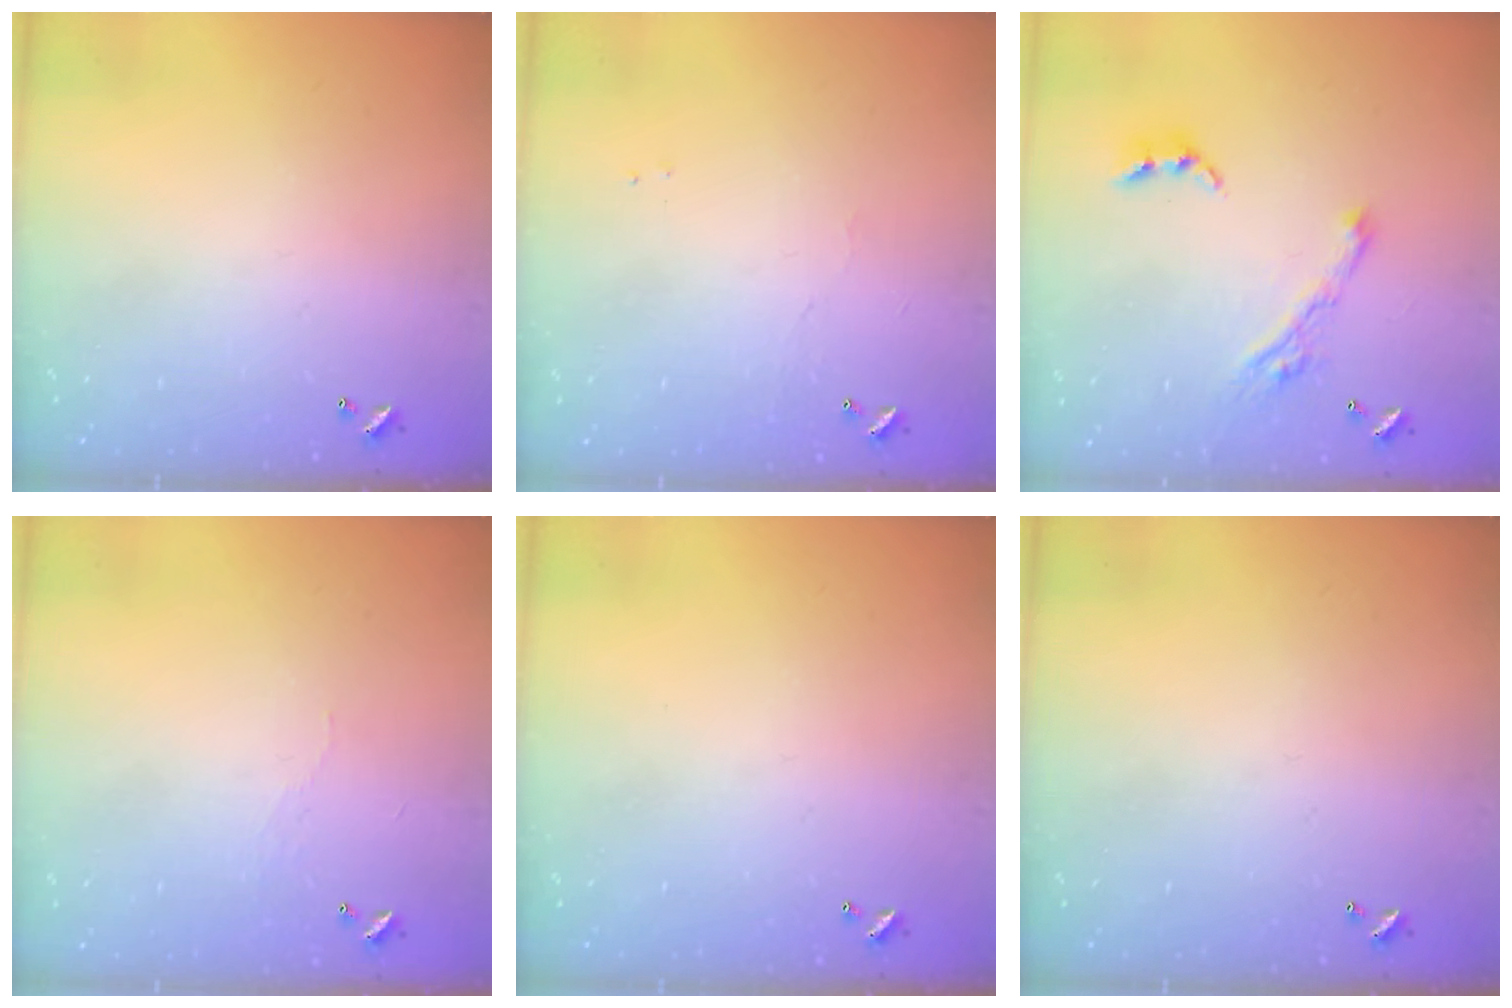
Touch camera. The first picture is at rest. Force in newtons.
{"total": 1.2, "press": 1.1, "slide": 0.3}
{"total": 7.8, "press": 7.7, "slide": 0.9}
{"total": 2.0, "press": 1.9, "slide": 0.4}
{"total": 0.0}
{"total": 0.0}